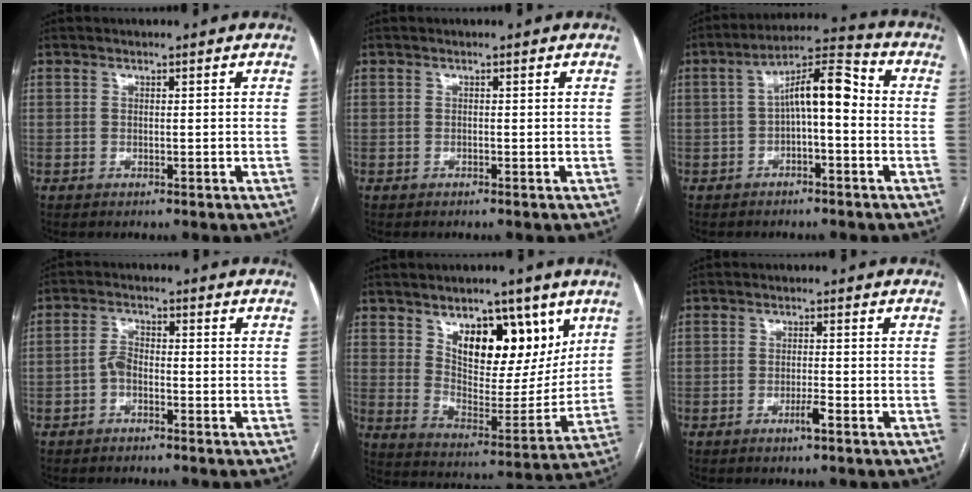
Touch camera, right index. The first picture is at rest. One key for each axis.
{"total": 0.0}
{"total": 8.7, "fx": -0.3, "fy": 2.5, "fz": 8.4, "tx": -0.140, "ty": 0.040, "tz": -0.008}
{"total": 2.6, "fx": -1.1, "fy": 1.2, "fz": 1.9, "tx": -0.036, "ty": 0.007, "tz": -0.024}
{"total": 14.8, "fx": 7.8, "fy": 6.5, "fz": 10.7, "tx": -0.146, "ty": -0.003, "tz": 0.137}
{"total": 2.1, "fx": -1.2, "fy": 0.0, "fz": 1.8, "tx": -0.031, "ty": -0.002, "tz": -0.021}